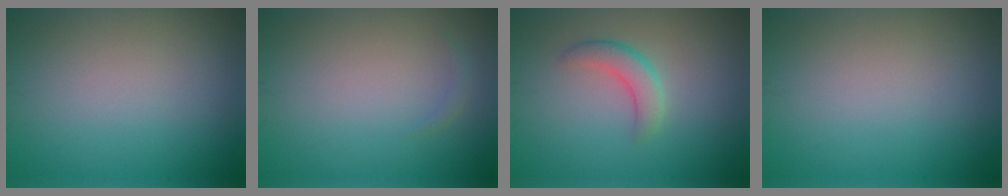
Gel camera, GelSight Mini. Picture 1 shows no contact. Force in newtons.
{"total": 0.6, "press": 0.6, "slide": 0.0}
{"total": 2.6, "press": 2.6, "slide": 0.1}
{"total": 0.0}